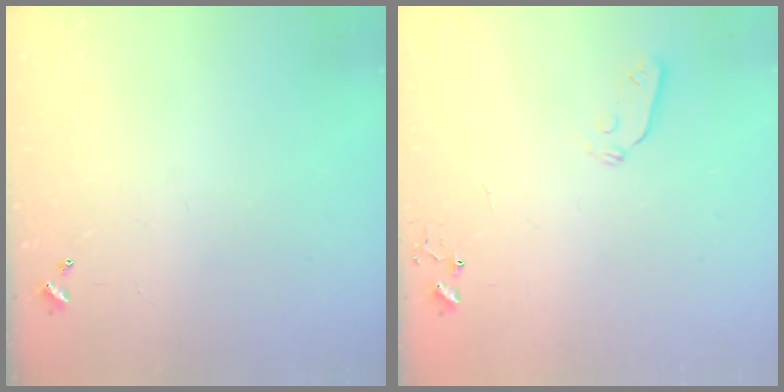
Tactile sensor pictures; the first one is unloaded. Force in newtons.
{"total": 4.2, "press": 4.2, "slide": 0.5}